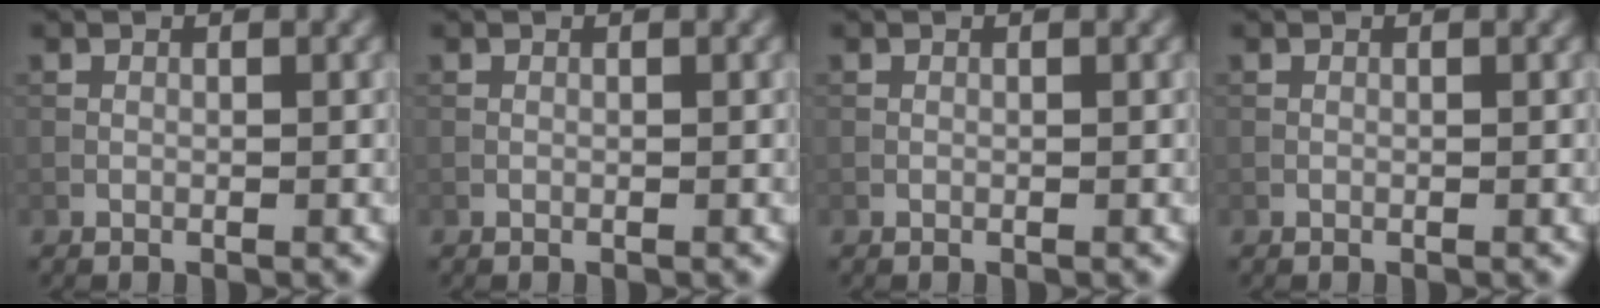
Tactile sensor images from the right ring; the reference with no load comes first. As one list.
[{"total": 0.0}, {"total": 0.0}, {"total": 0.0}]